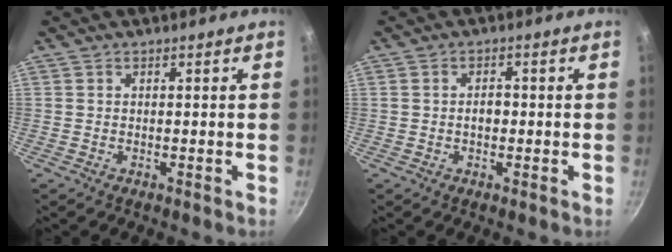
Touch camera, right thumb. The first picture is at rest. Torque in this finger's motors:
{"motor_torque": [-0.05, -0.16, 0.36, -0.35, 0.01]}